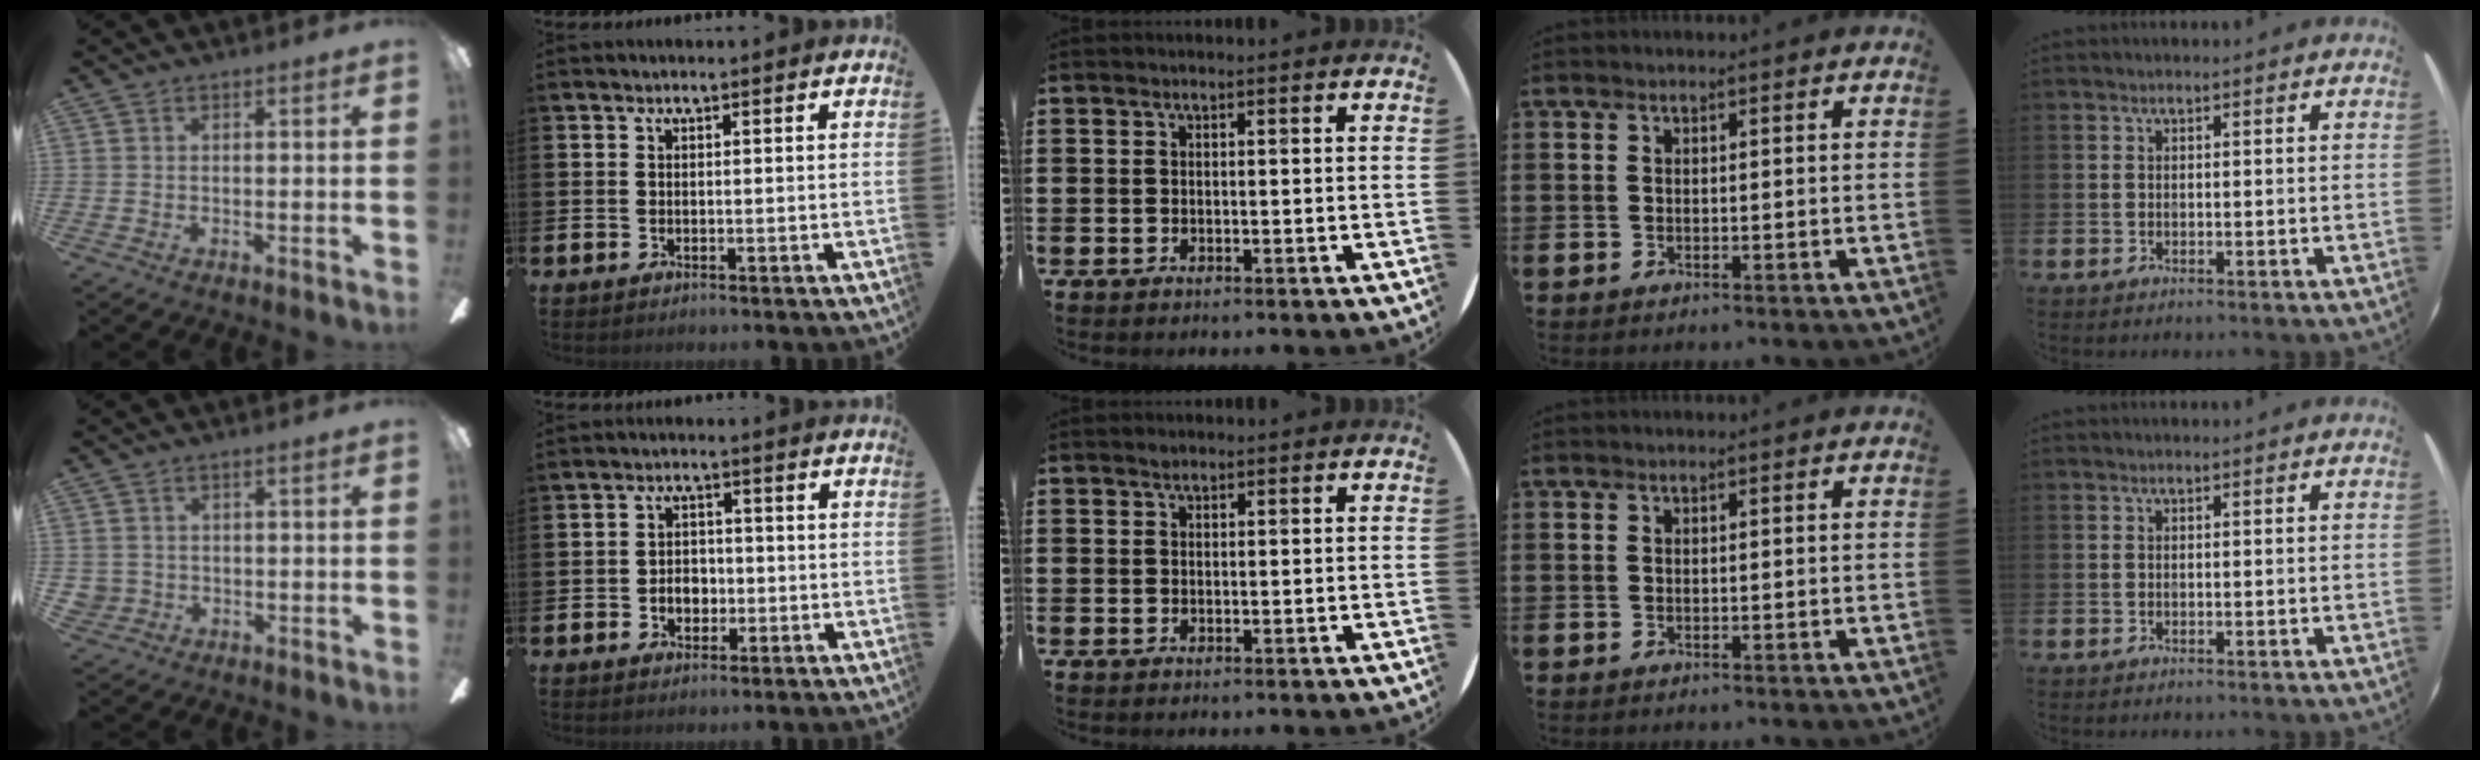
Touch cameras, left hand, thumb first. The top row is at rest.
{"thumb": {"total": 2.0, "force": [0.1, 2.0, 0.3], "torque": [-0.010, 0.003, 0.001]}, "index": {"total": 3.0, "force": [-0.8, 2.3, 1.7], "torque": [-0.027, 0.001, -0.020]}, "middle": {"total": 0.6, "force": [0.5, 0.3, 0.1], "torque": [0.005, -0.002, 0.008]}}